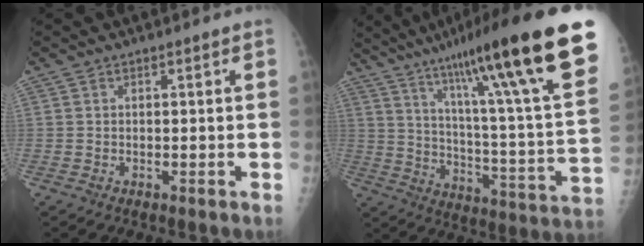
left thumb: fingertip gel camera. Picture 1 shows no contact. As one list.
[{"total": 30.3, "force": [18.9, 2.7, 23.5], "torque": [-0.328, -0.062, 0.287]}]